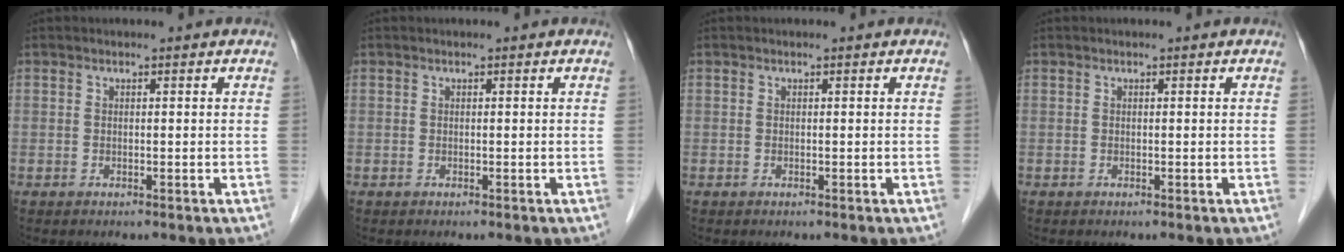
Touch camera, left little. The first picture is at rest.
{"total": 0.0}
{"total": 0.0}
{"total": 0.0}